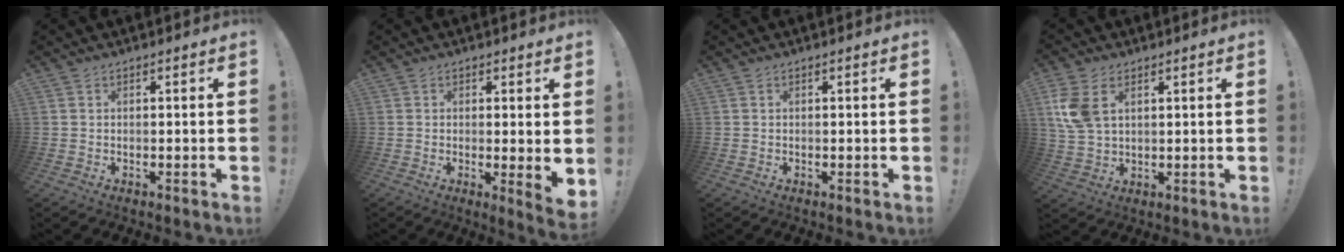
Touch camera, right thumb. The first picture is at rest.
{"total": 4.4, "force": [0.8, 0.7, 4.3], "torque": [-0.052, -0.015, 0.017]}
{"total": 0.0}
{"total": 8.7, "force": [3.6, 5.3, 6.0], "torque": [-0.128, -0.008, 0.071]}